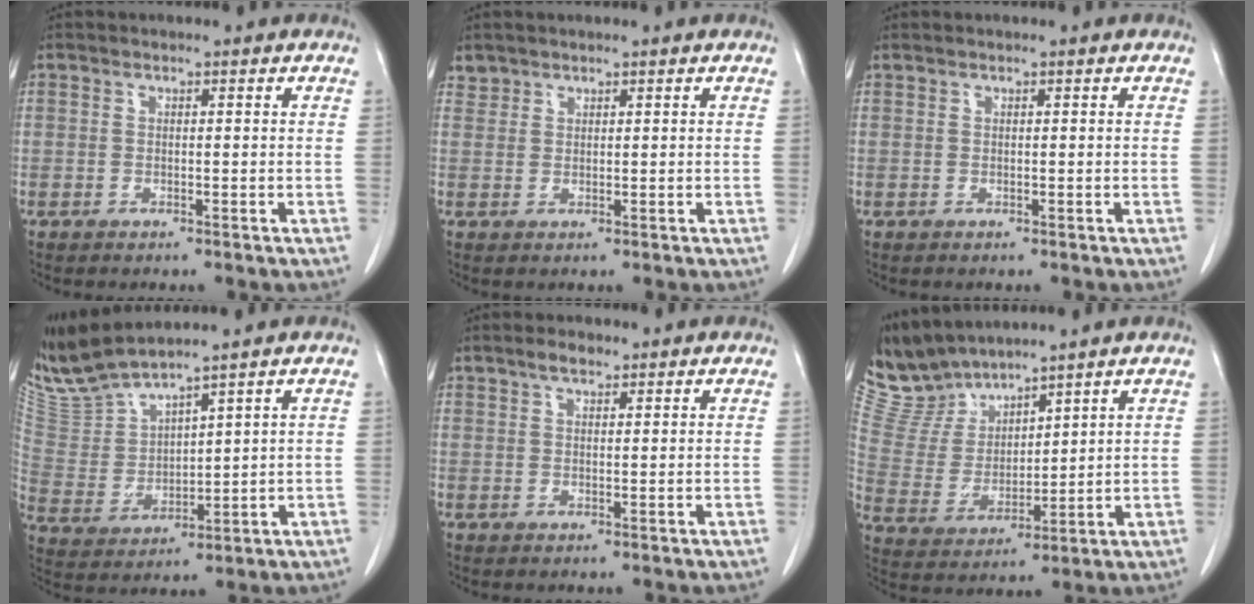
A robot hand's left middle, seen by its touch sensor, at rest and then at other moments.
{"total": 1.4, "force": [1.2, 0.7, -0.3], "torque": [0.010, 0.006, 0.021]}
{"total": 0.0}
{"total": 9.5, "force": [9.0, -0.4, 3.0], "torque": [-0.083, 0.001, 0.197]}
{"total": 2.3, "force": [1.7, 0.9, 1.4], "torque": [-0.030, 0.006, 0.029]}
{"total": 8.5, "force": [8.4, 1.2, 0.3], "torque": [-0.029, 0.006, 0.195]}